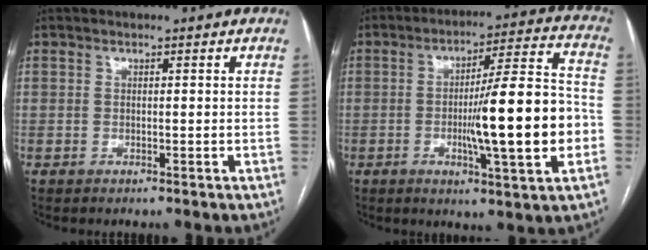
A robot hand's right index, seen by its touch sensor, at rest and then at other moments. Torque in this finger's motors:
{"motor_torque": [2.14, 0.00, 1.05, 0.21]}